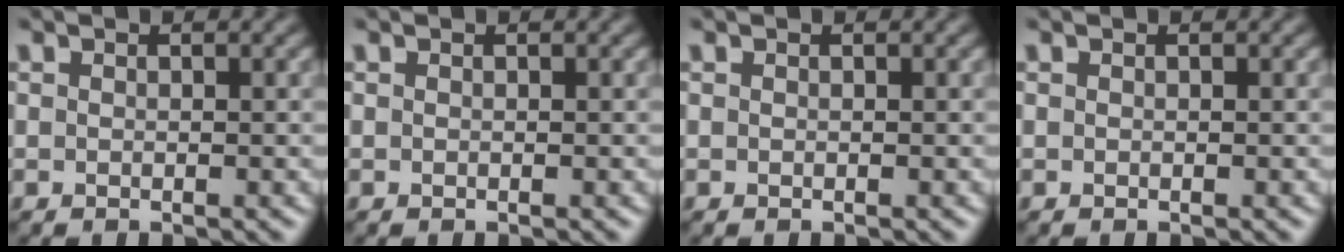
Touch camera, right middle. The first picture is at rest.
{"total": 0.0}
{"total": 0.0}
{"total": 0.0}